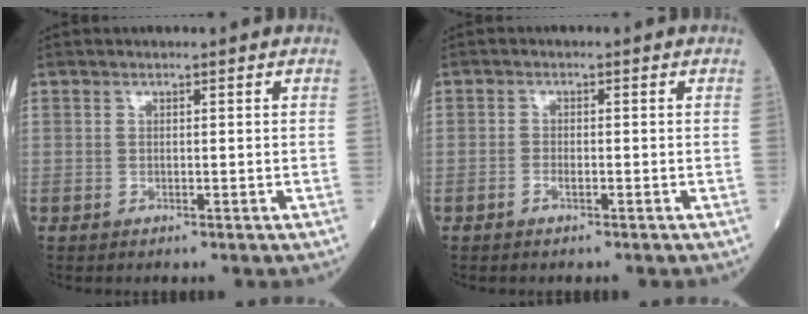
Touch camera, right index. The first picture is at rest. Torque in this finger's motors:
{"motor_torque": [-0.17, 0.08, -0.01, 0.00]}